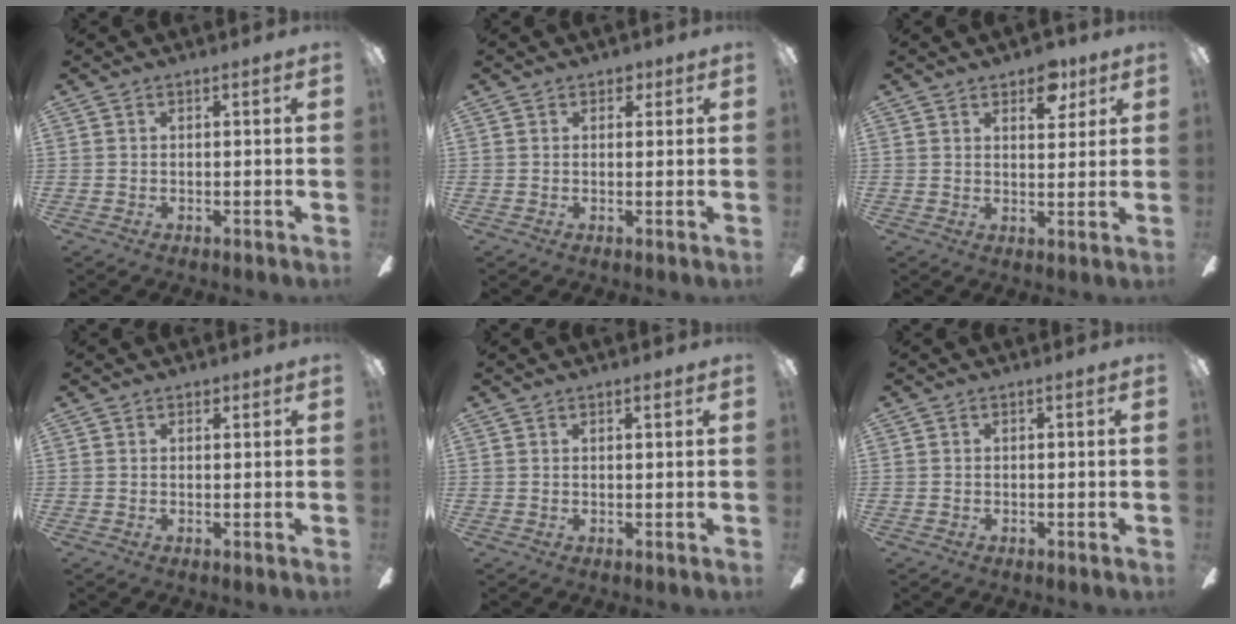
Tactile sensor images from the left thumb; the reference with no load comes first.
{"total": 2.2, "force": [1.4, 1.5, 0.9], "torque": [-0.001, -0.001, 0.023]}
{"total": 6.8, "force": [4.8, 3.4, 3.4], "torque": [-0.022, -0.023, 0.078]}
{"total": 1.3, "force": [1.0, 0.8, 0.2], "torque": [0.003, -0.002, 0.017]}
{"total": 1.0, "force": [0.9, 0.2, 0.4], "torque": [-0.001, -0.003, 0.014]}
{"total": 0.0}